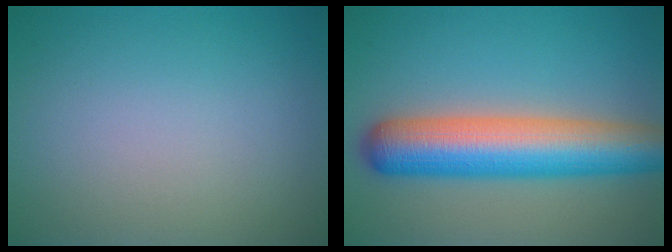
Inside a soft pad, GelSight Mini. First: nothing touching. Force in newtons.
{"total": 9.3, "press": 9.3, "slide": 0.3}